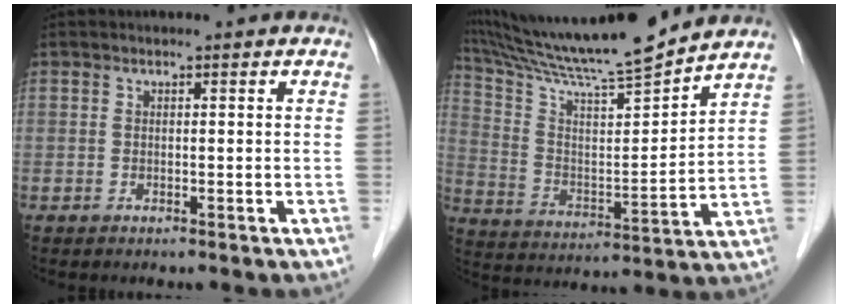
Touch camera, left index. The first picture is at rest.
{"total": 18.6, "force": [17.2, -0.9, 7.1], "torque": [-0.136, -0.017, 0.289]}